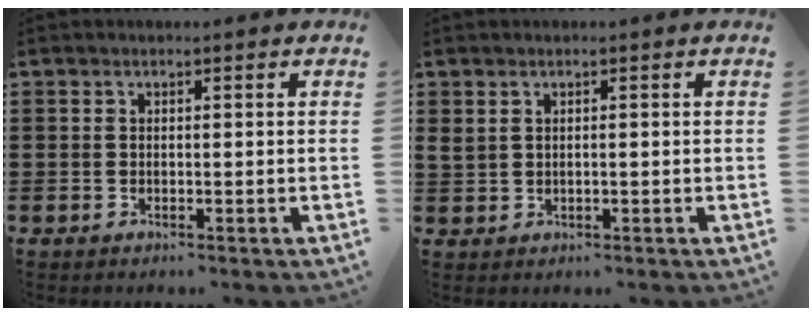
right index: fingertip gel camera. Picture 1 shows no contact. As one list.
[{"total": 1.0, "force": [0.4, 0.4, 0.8], "torque": [-0.019, 0.002, 0.006]}]